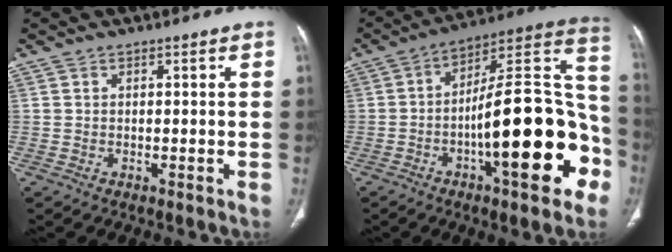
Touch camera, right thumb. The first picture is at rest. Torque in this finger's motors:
{"motor_torque": [2.46, 2.55, 2.32, -0.43, 0.22]}